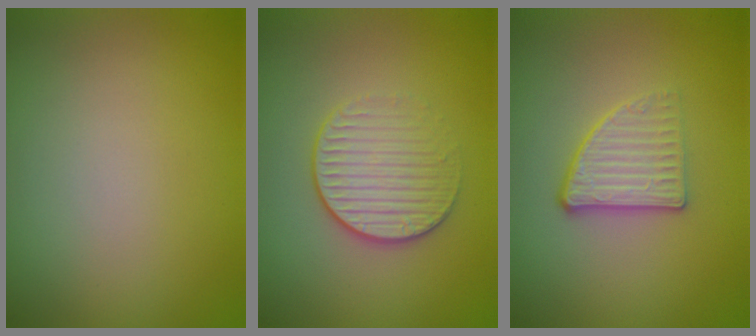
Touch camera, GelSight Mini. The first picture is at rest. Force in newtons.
{"total": 3.3, "press": 2.9, "slide": 1.4}
{"total": 2.8, "press": 2.5, "slide": 1.2}